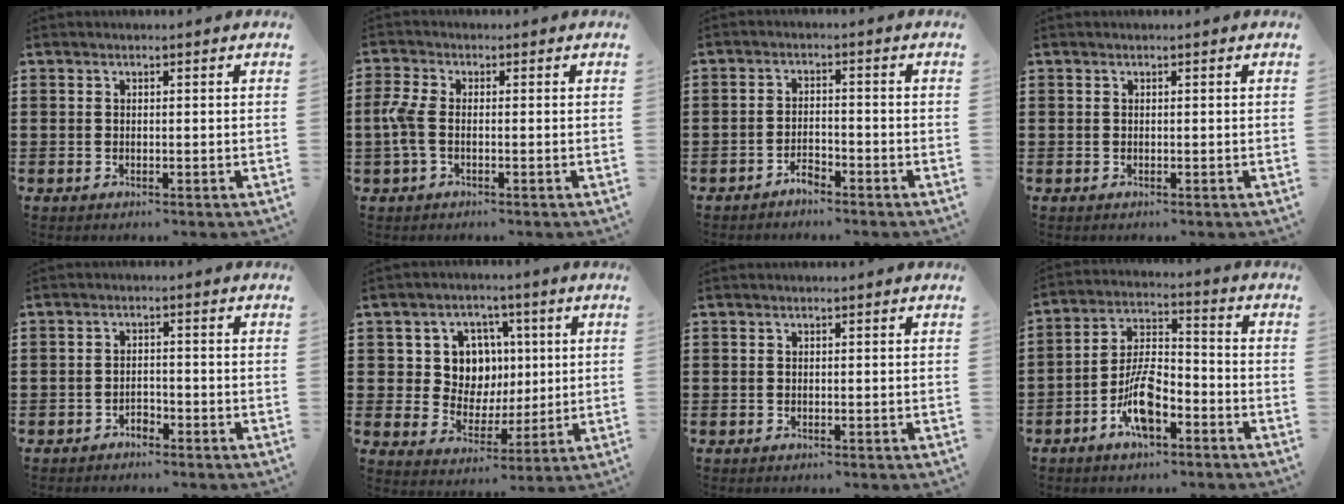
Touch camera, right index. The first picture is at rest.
{"total": 3.6, "force": [-0.9, 1.6, 3.1], "torque": [-0.091, -0.009, -0.027]}
{"total": 2.6, "force": [-2.4, 0.6, 0.8], "torque": [-0.020, 0.005, -0.048]}
{"total": 0.0}
{"total": 1.8, "force": [-1.6, 0.6, 0.4], "torque": [-0.014, -0.001, -0.033]}
{"total": 8.5, "force": [2.1, 7.4, 3.7], "torque": [-0.091, 0.015, 0.039]}
{"total": 0.0}
{"total": 8.8, "force": [-4.6, 3.3, 6.7], "torque": [-0.140, 0.005, -0.085]}